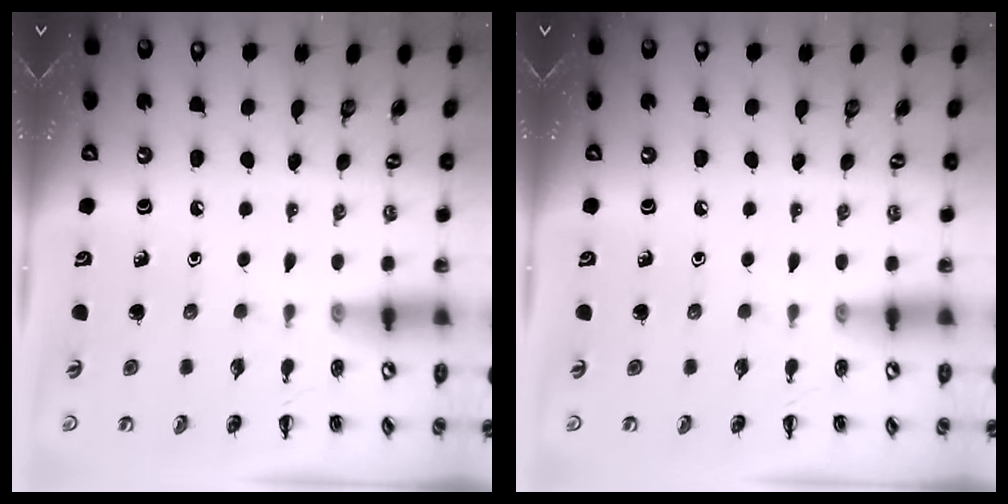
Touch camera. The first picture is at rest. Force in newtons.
{"total": 0.0}